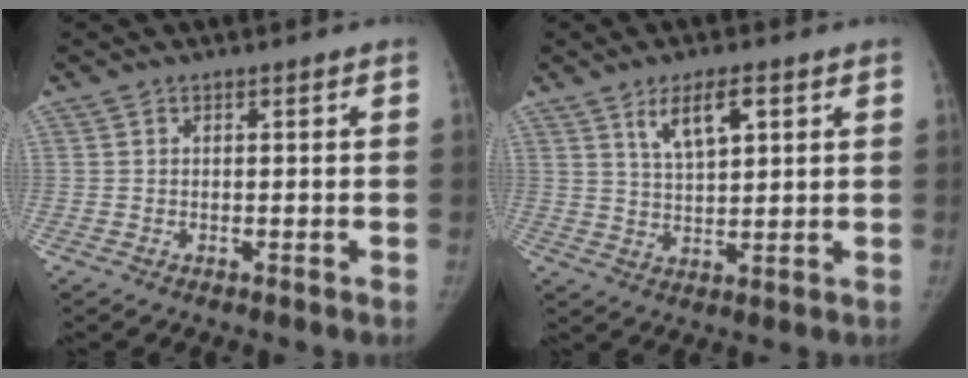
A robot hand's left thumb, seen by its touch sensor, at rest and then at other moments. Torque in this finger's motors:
{"motor_torque": [0.14, 0.21, 0.91, -0.83, 0.08]}